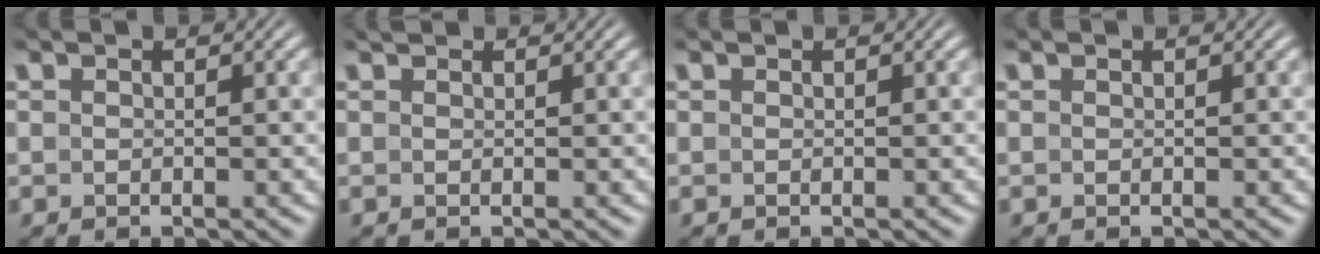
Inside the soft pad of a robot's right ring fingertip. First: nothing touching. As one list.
[{"total": 0.9, "force": [0.7, -0.5, -0.1], "torque": [0.008, -0.001, 0.015]}, {"total": 0.0}, {"total": 0.0}]